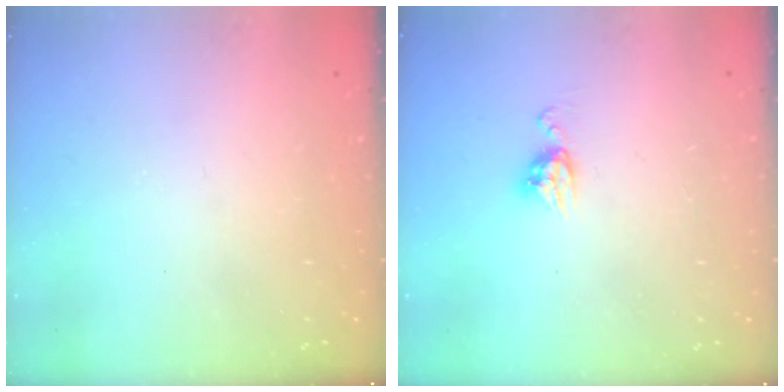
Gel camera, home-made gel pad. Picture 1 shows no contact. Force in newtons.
{"total": 5.9, "press": 5.9, "slide": 0.5}